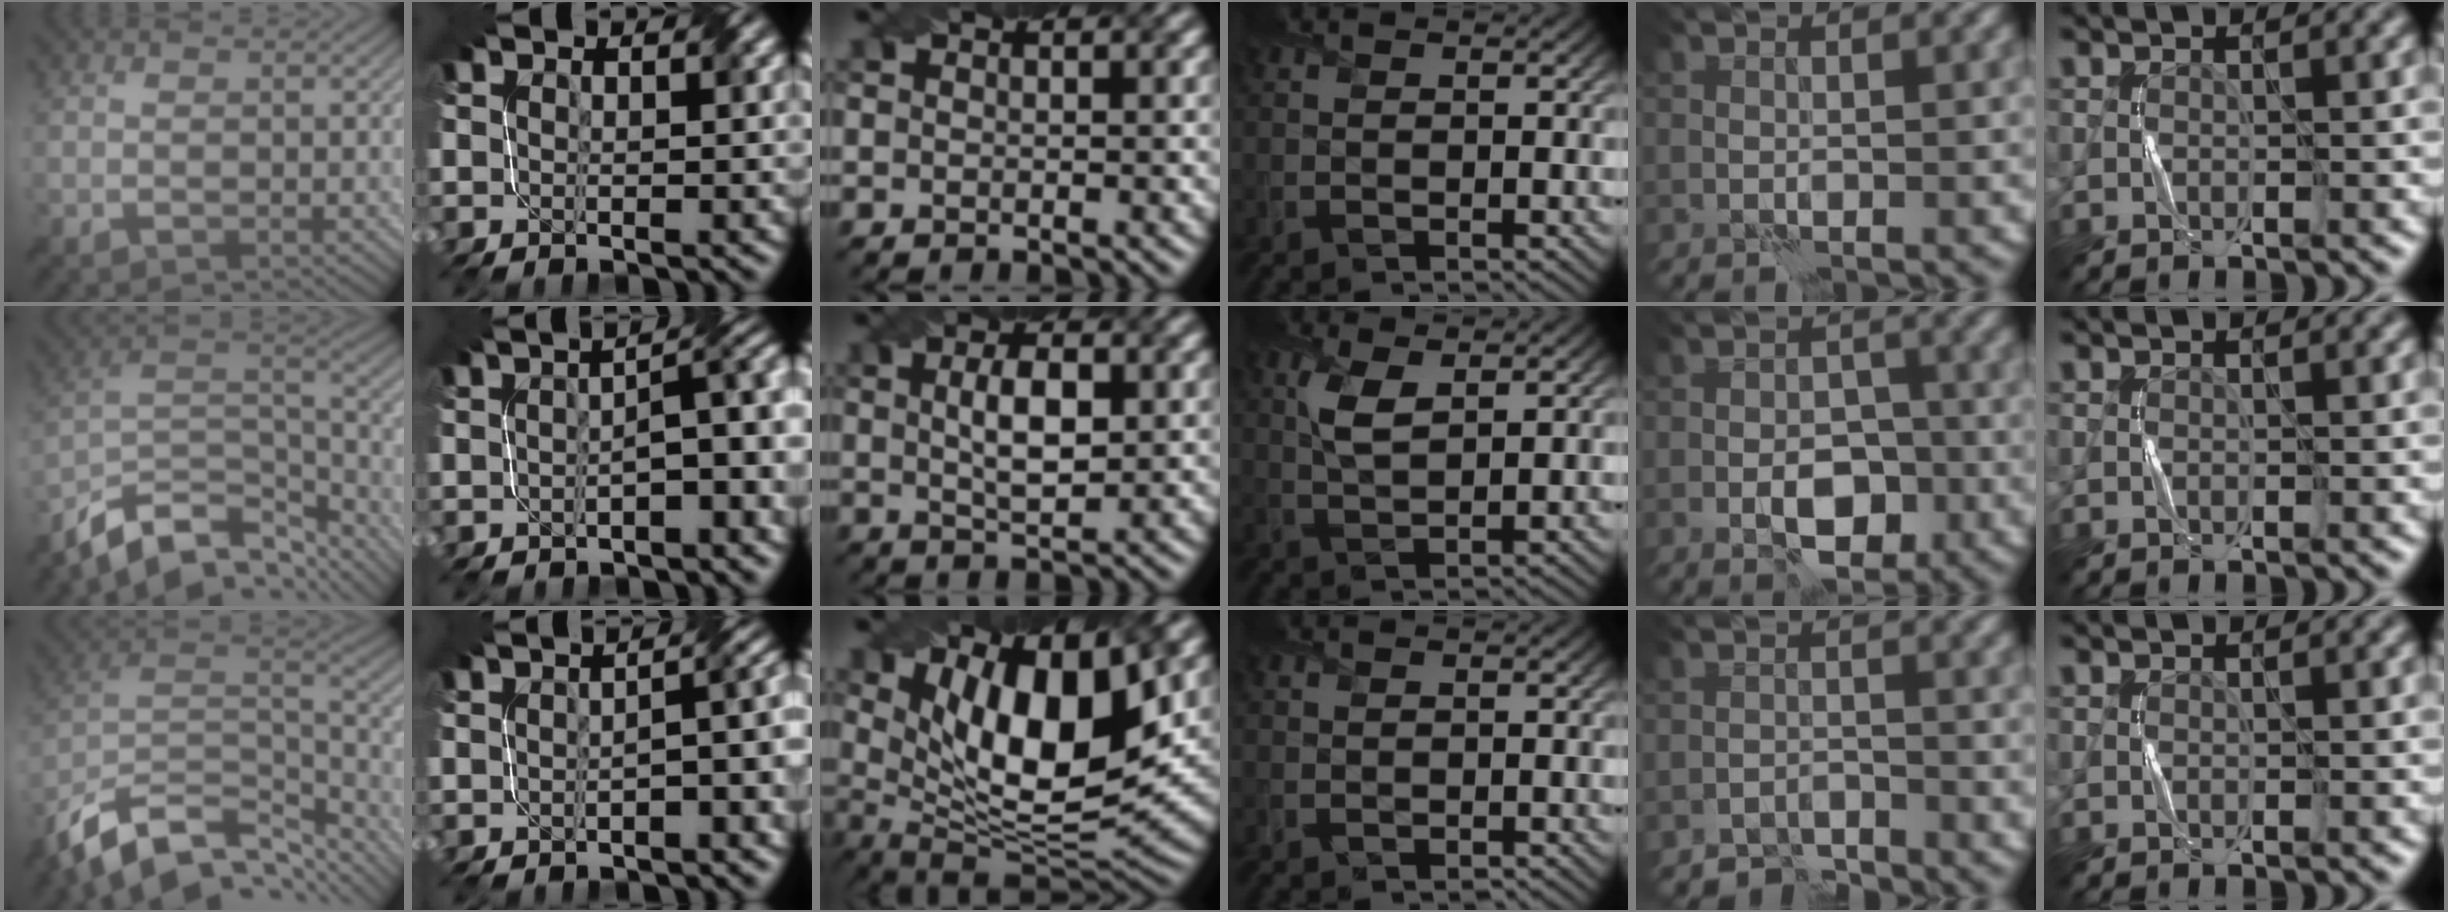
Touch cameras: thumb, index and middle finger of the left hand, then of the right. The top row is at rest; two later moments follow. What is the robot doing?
{"motion": "twist", "object": "screw"}